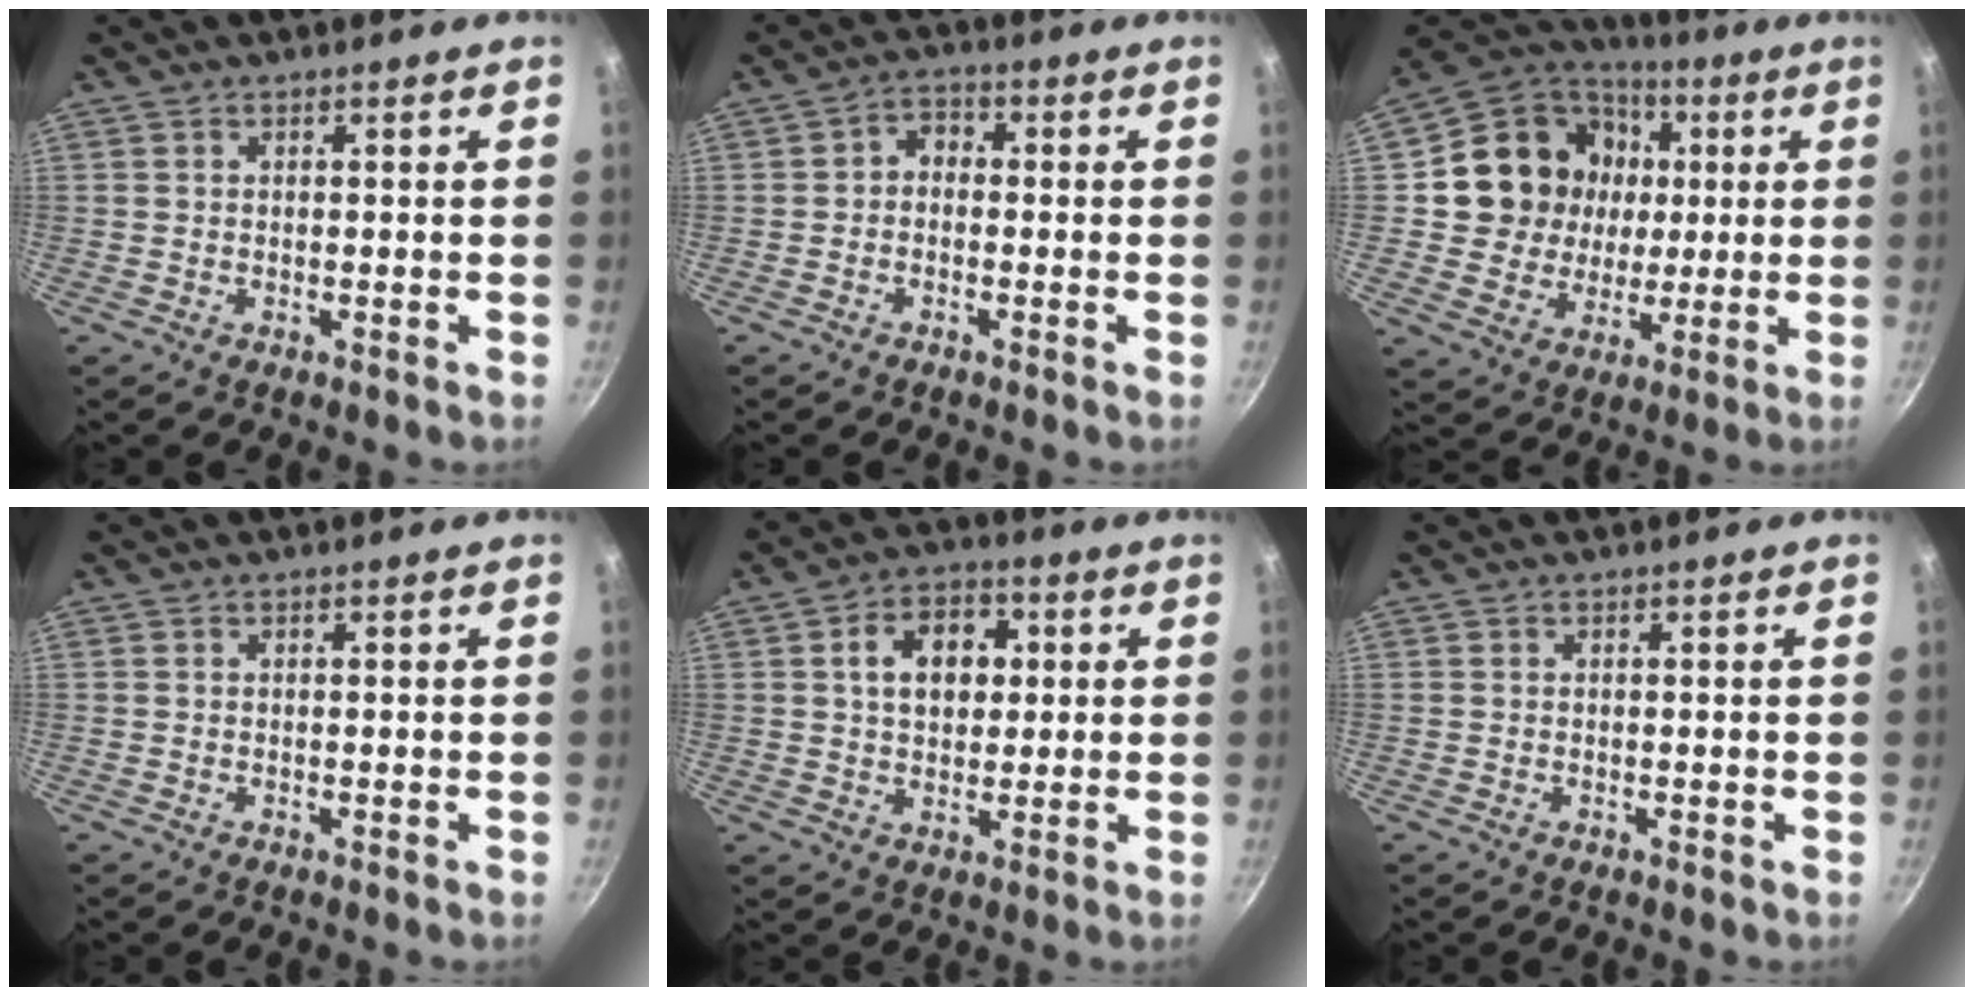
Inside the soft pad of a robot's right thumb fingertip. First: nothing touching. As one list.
[{"total": 3.4, "force": [-0.6, 2.6, 2.1], "torque": [-0.024, 0.015, -0.021]}, {"total": 18.2, "force": [2.9, 16.4, 7.3], "torque": [-0.110, 0.016, 0.050]}, {"total": 0.0}, {"total": 9.9, "force": [2.0, 7.1, 6.6], "torque": [-0.074, 0.010, 0.024]}, {"total": 0.0}]